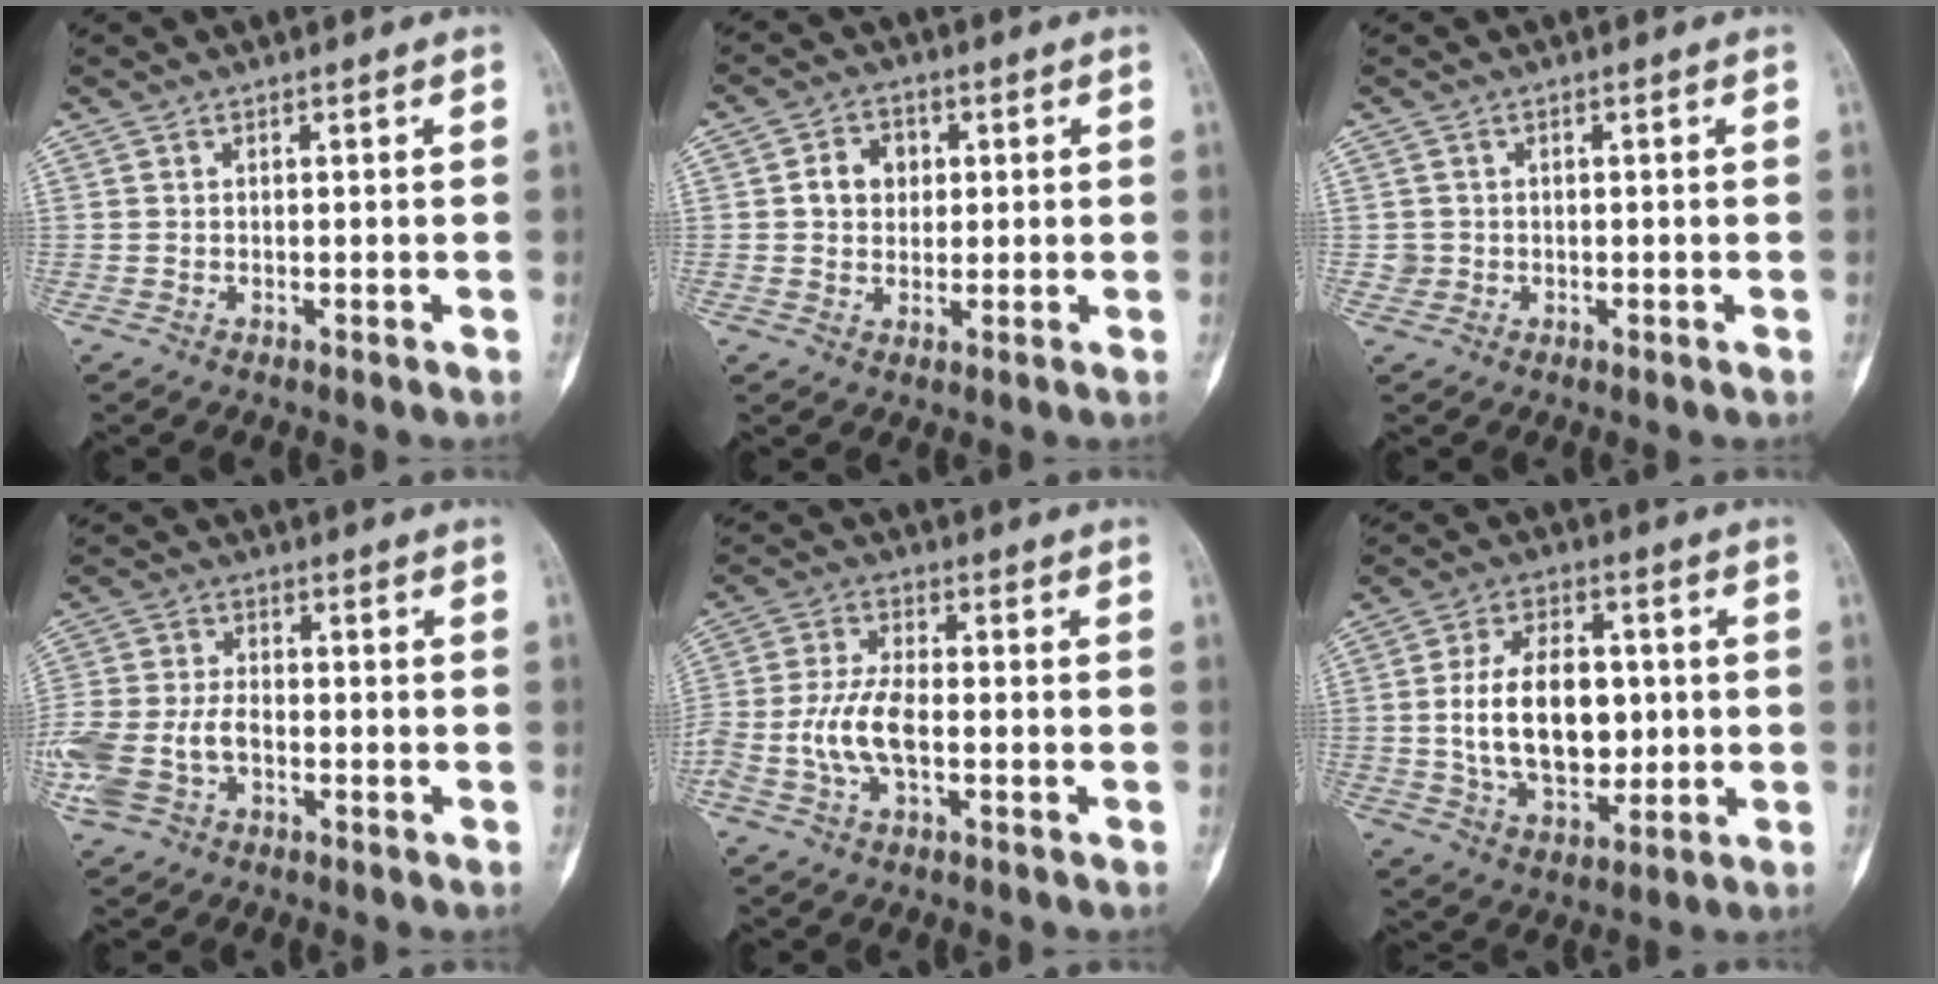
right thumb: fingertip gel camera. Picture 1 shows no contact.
{"total": 5.5, "force": [0.9, 4.5, 2.9], "torque": [-0.025, 0.007, 0.012]}
{"total": 1.6, "force": [-0.1, 1.5, 0.1], "torque": [0.007, 0.007, -0.003]}
{"total": 12.5, "force": [-3.8, 8.3, 8.5], "torque": [-0.210, 0.020, -0.070]}
{"total": 8.5, "force": [-2.2, 4.0, 7.2], "torque": [-0.164, 0.022, -0.046]}
{"total": 15.8, "force": [0.3, 9.7, 12.6], "torque": [-0.186, 0.004, 0.013]}